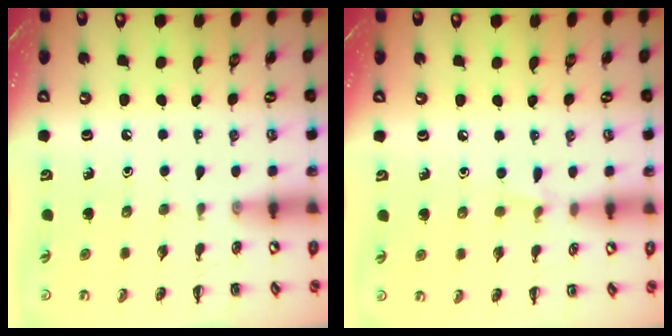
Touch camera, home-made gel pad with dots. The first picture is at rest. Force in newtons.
{"total": 3.9, "press": 3.7, "slide": 1.2}